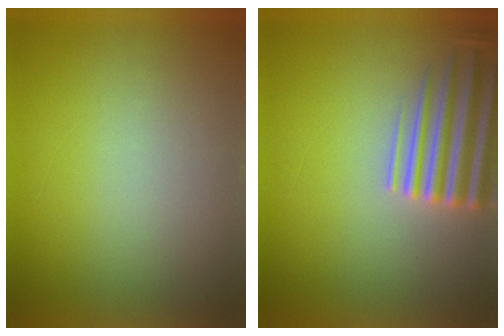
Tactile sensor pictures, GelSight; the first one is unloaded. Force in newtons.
{"total": 6.0}